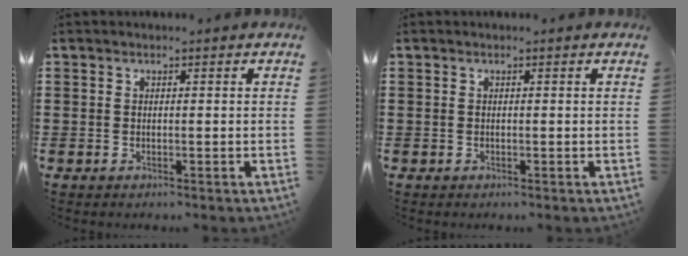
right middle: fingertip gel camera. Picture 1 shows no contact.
{"total": 0.0}